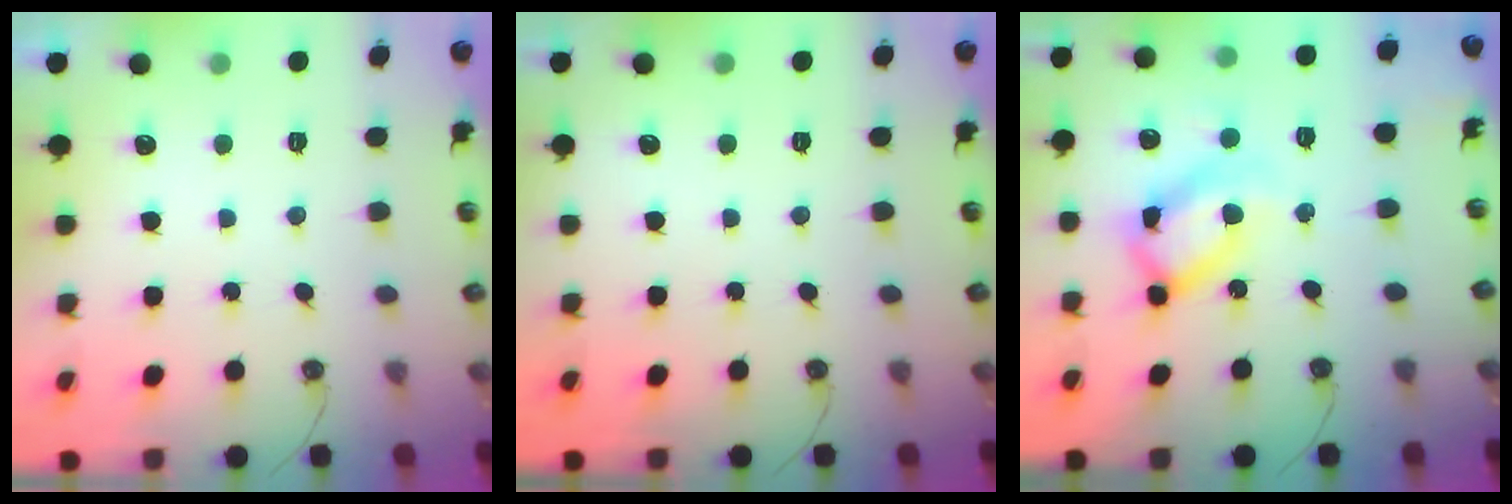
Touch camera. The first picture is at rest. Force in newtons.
{"total": 0.0}
{"total": 17.9, "press": 17.8, "slide": 1.4}